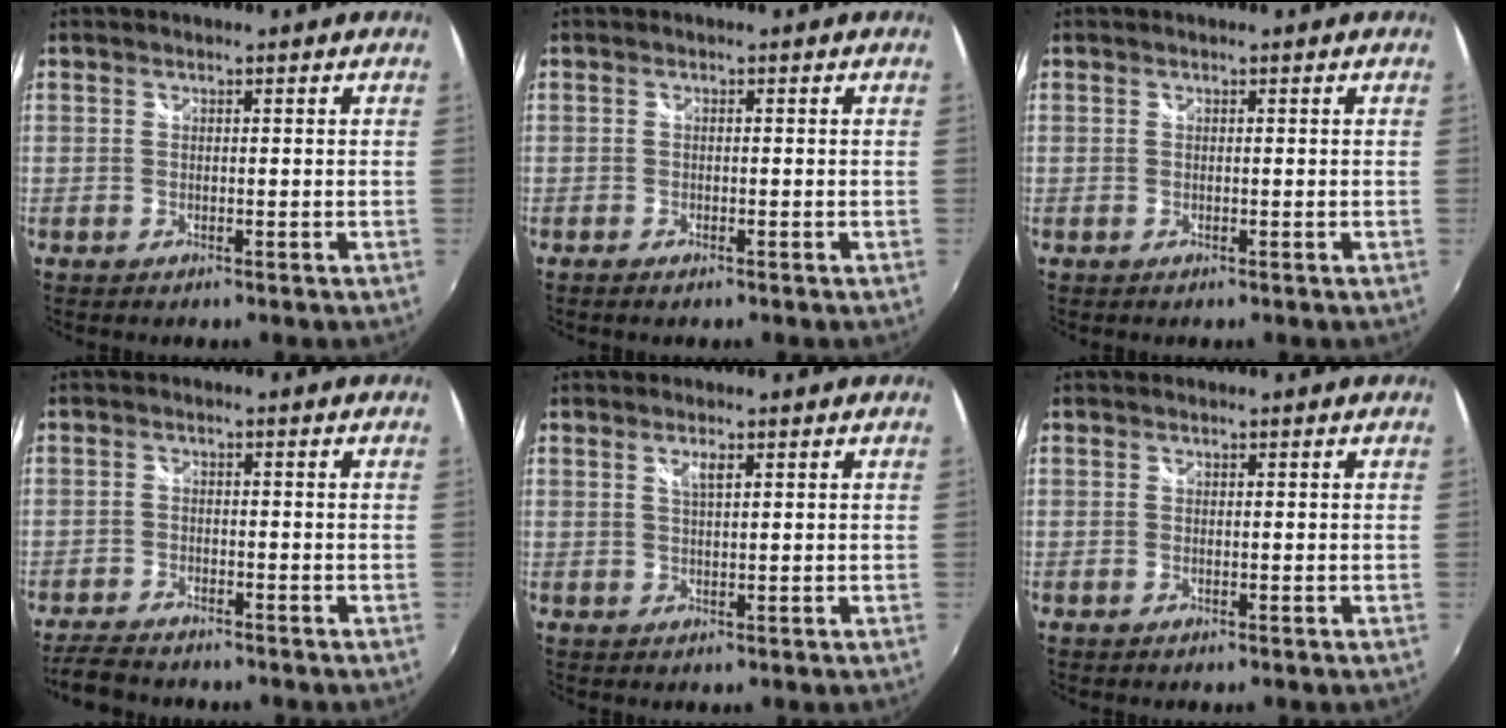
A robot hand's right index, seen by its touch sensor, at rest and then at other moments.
{"total": 1.0, "force": [-0.8, 0.3, 0.5], "torque": [-0.011, -0.004, -0.015]}
{"total": 0.0}
{"total": 9.0, "force": [-8.1, 2.3, 3.2], "torque": [-0.094, -0.007, -0.139]}
{"total": 2.0, "force": [0.9, 0.5, 1.7], "torque": [-0.029, 0.001, 0.015]}
{"total": 0.0}